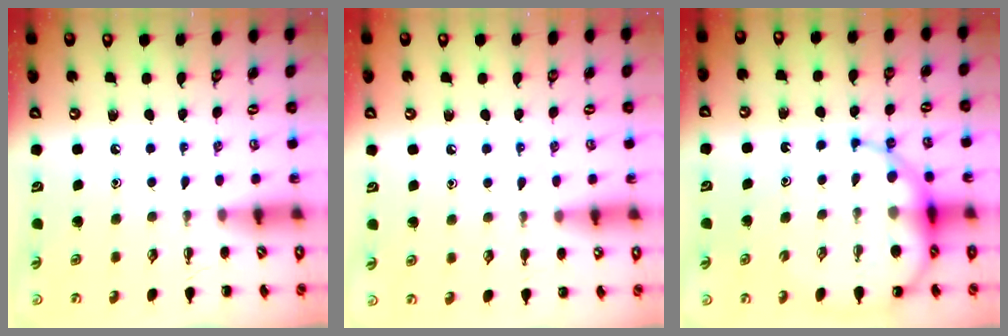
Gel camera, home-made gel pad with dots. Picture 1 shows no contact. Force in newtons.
{"total": 6.6, "press": 6.2, "slide": 2.2}
{"total": 11.6, "press": 11.3, "slide": 2.7}